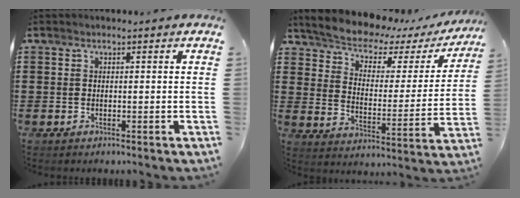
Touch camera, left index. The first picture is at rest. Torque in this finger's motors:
{"motor_torque": [1.26, -0.88, 0.68, 0.16]}